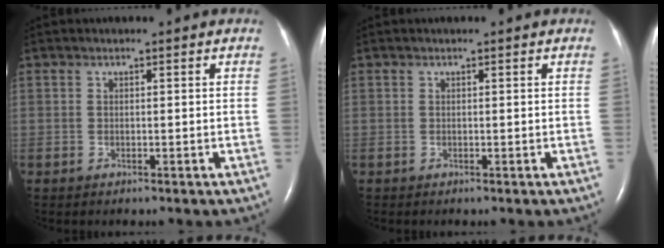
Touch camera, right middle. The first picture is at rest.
{"total": 0.0}